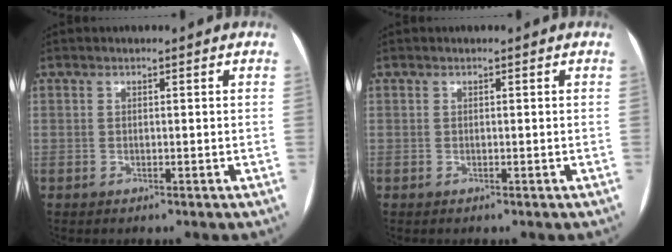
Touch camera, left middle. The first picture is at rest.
{"total": 0.0}